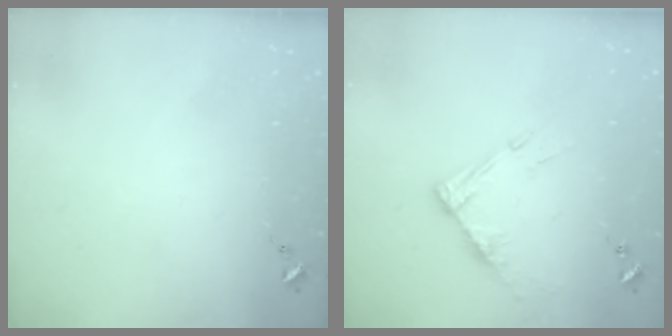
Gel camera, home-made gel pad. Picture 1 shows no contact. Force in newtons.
{"total": 9.1, "press": 9.1, "slide": 0.7}